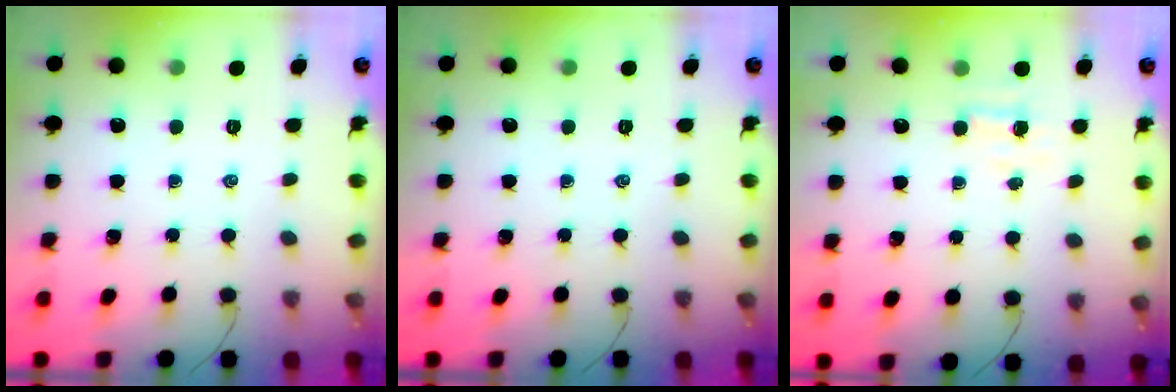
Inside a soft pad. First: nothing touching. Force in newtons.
{"total": 0.0}
{"total": 2.7, "press": 2.6, "slide": 0.7}